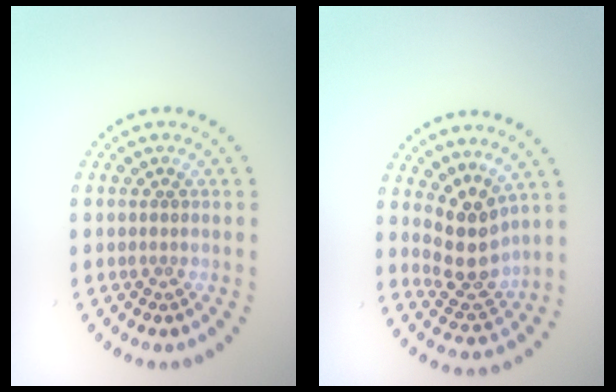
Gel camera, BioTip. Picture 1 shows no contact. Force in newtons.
{"total": 3.9, "press": 3.5, "slide": 1.9}